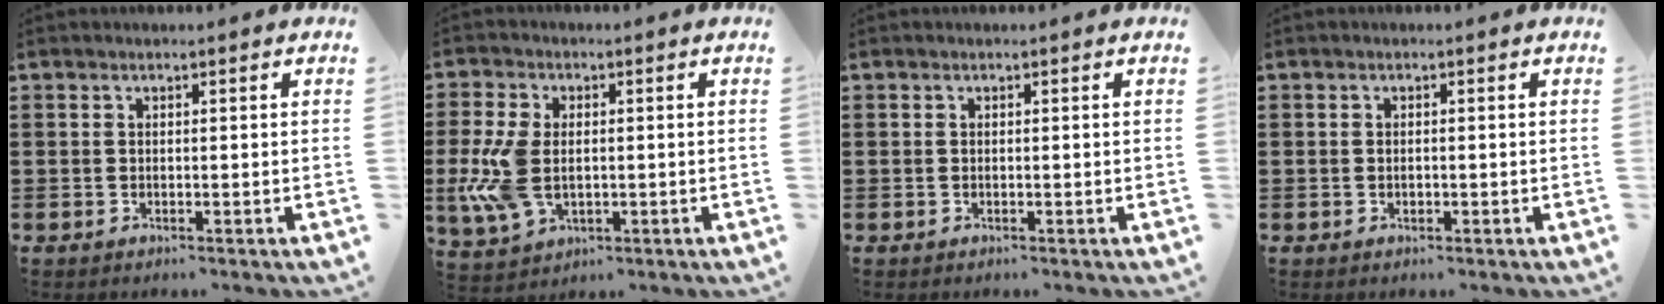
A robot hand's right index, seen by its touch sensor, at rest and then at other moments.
{"total": 8.7, "force": [-0.7, 5.4, 6.8], "torque": [-0.169, -0.002, -0.016]}
{"total": 0.0}
{"total": 0.7, "force": [-0.2, 0.3, 0.6], "torque": [-0.013, -0.002, -0.002]}